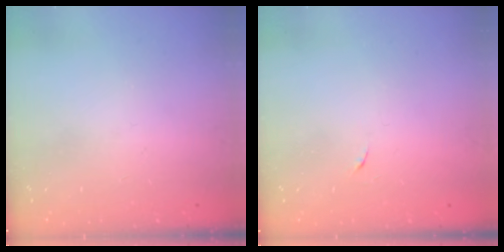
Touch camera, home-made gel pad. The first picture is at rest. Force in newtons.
{"total": 3.8, "press": 3.7, "slide": 0.8}